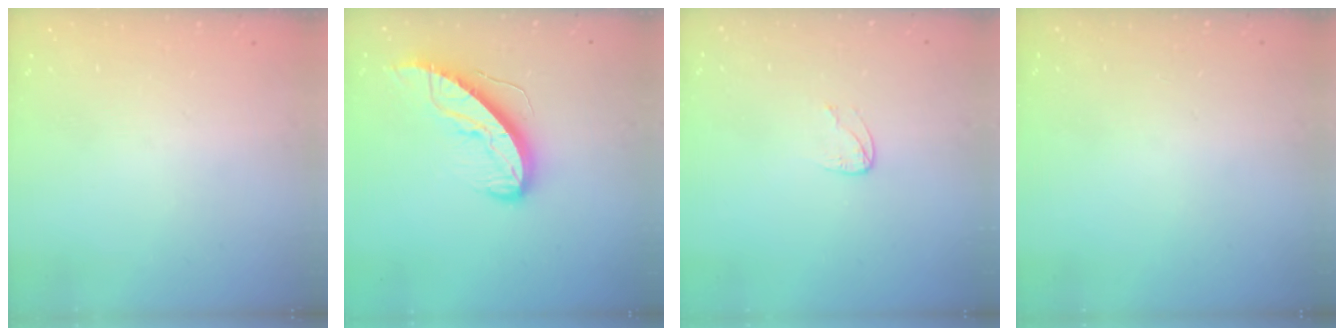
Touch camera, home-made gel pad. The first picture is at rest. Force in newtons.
{"total": 11.2, "press": 11.2, "slide": 0.9}
{"total": 3.2, "press": 3.2, "slide": 0.2}
{"total": 0.0}